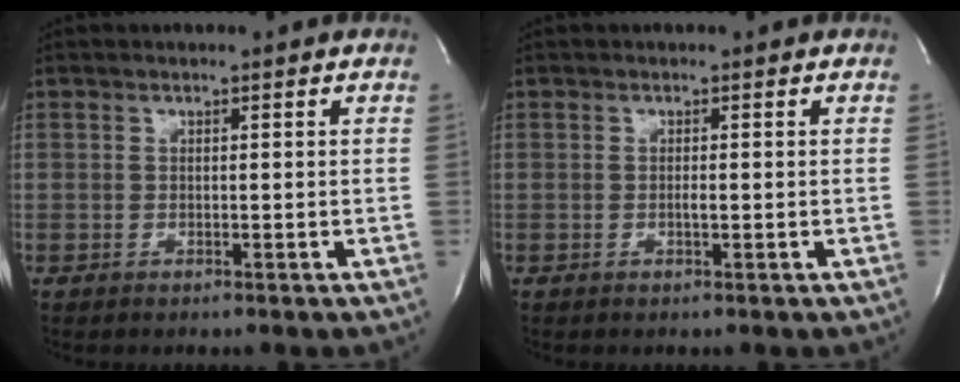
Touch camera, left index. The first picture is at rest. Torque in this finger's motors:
{"motor_torque": [0.20, 0.01, 0.04, 0.00]}